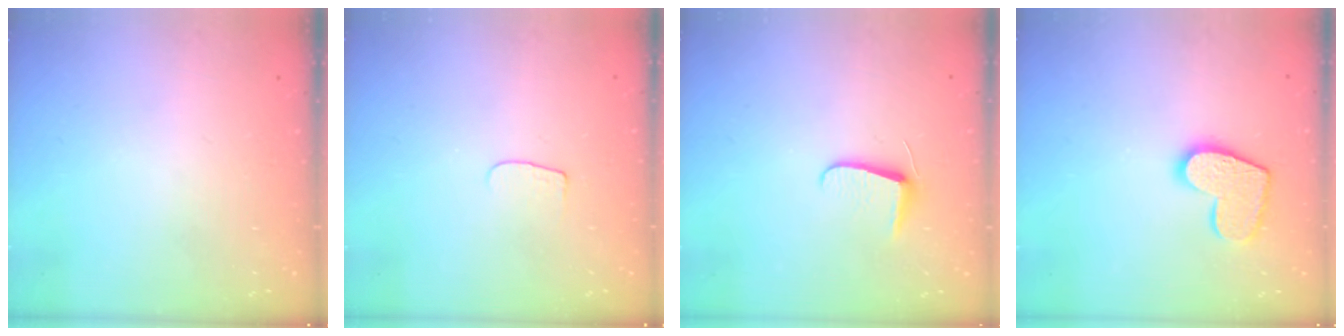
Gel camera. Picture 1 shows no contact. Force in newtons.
{"total": 4.3, "press": 4.3, "slide": 0.5}
{"total": 6.2, "press": 6.1, "slide": 0.7}
{"total": 12.1, "press": 12.0, "slide": 0.8}